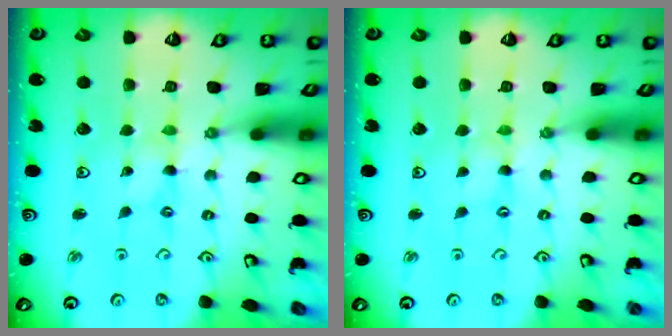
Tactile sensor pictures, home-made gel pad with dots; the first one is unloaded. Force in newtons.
{"total": 0.0}